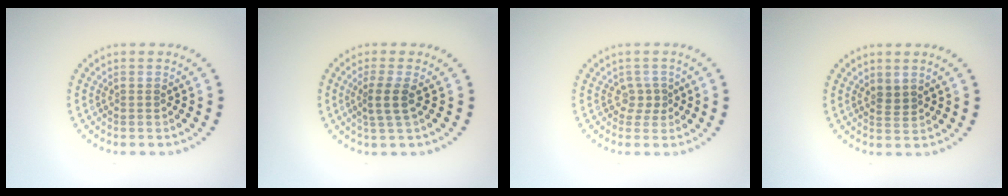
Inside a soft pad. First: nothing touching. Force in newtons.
{"total": 2.2, "press": 1.8, "slide": 1.3}
{"total": 1.4, "press": 0.9, "slide": 1.1}
{"total": 1.2, "press": 0.9, "slide": 0.8}